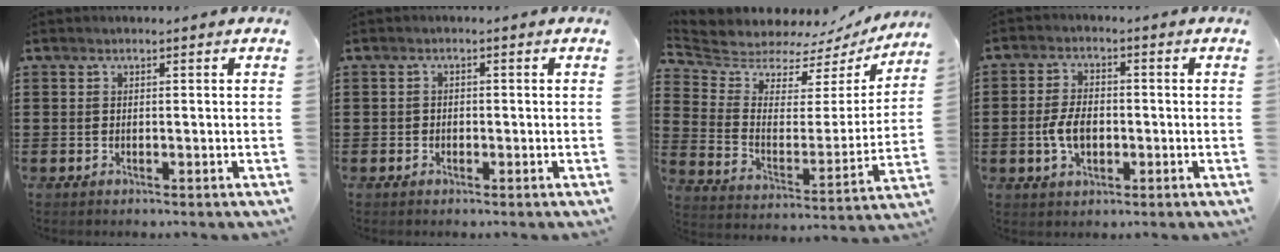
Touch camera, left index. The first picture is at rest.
{"total": 1.0, "force": [-0.5, 0.8, 0.2], "torque": [-0.007, 0.002, -0.012]}
{"total": 6.6, "force": [6.5, 1.2, 0.2], "torque": [-0.049, -0.061, 0.108]}
{"total": 5.1, "force": [-0.9, 3.0, 4.1], "torque": [-0.094, -0.001, -0.022]}